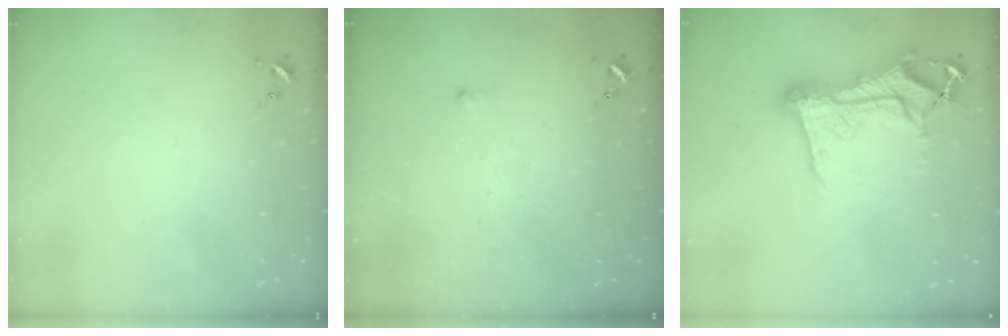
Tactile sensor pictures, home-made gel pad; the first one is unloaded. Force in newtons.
{"total": 2.5, "press": 2.5, "slide": 0.5}
{"total": 18.6, "press": 18.5, "slide": 2.0}